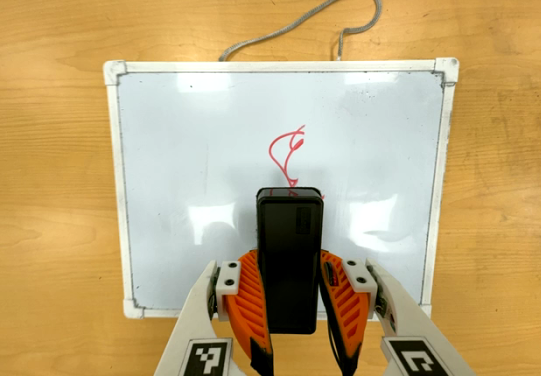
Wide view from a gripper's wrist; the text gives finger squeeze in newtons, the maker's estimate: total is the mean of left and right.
{"total": 8.1, "left": 6.1, "right": 10.0}